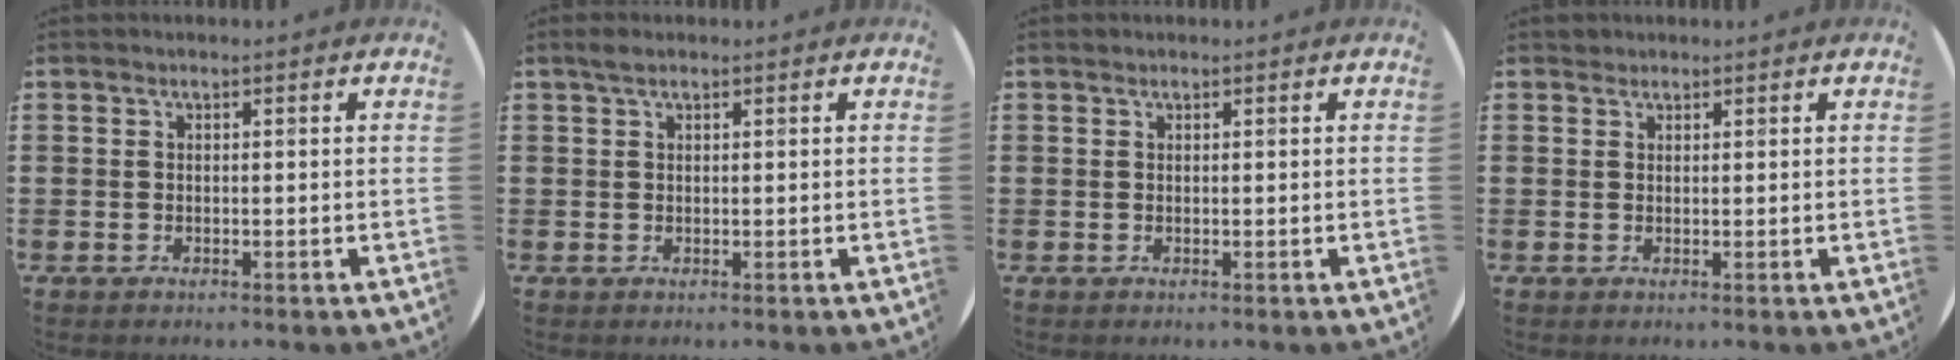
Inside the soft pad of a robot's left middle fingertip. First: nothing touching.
{"total": 1.1, "force": [0.8, 0.5, 0.6], "torque": [-0.014, 0.004, 0.014]}
{"total": 0.0}
{"total": 0.7, "force": [0.7, 0.3, -0.1], "torque": [0.001, 0.003, 0.013]}